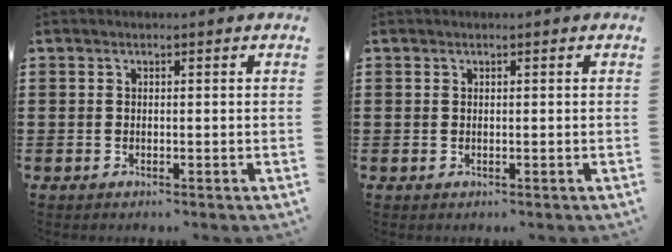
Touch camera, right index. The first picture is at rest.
{"total": 0.0}